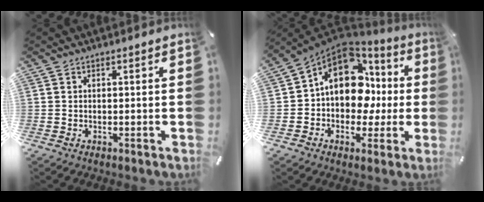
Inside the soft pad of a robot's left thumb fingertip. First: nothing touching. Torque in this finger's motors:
{"motor_torque": [2.46, 2.55, 1.01, 0.60, 0.17]}